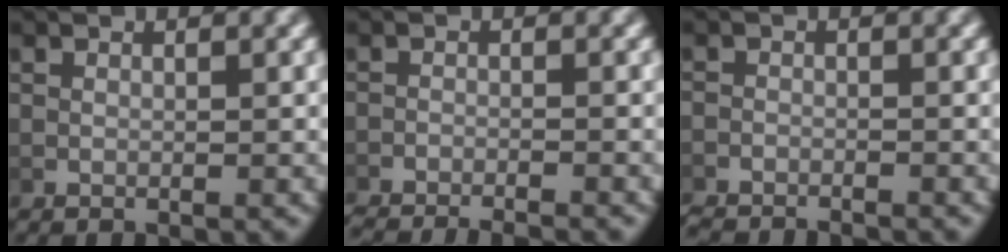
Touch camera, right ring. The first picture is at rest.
{"total": 5.8, "force": [-5.7, 1.1, 0.8], "torque": [0.001, -0.008, -0.092]}
{"total": 3.2, "force": [-3.1, 0.6, 0.2], "torque": [-0.001, -0.012, -0.050]}